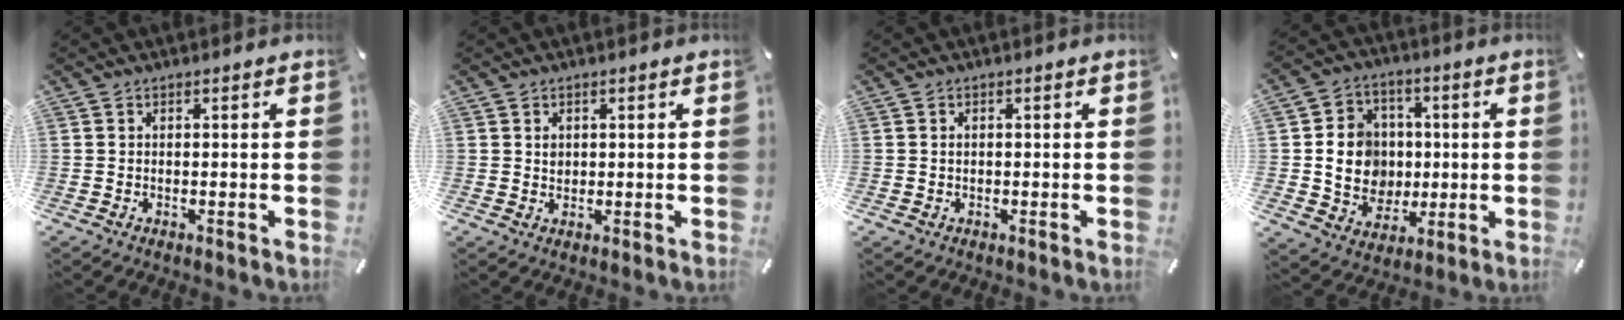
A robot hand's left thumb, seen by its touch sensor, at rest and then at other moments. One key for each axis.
{"total": 1.5, "fx": 0.5, "fy": 1.3, "fz": 0.5, "tx": -0.003, "ty": 0.000, "tz": 0.006}
{"total": 0.8, "fx": 0.0, "fy": 0.6, "fz": 0.5, "tx": -0.012, "ty": 0.002, "tz": -0.001}
{"total": 11.7, "fx": 0.3, "fy": 10.8, "fz": 4.5, "tx": -0.081, "ty": 0.007, "tz": 0.016}